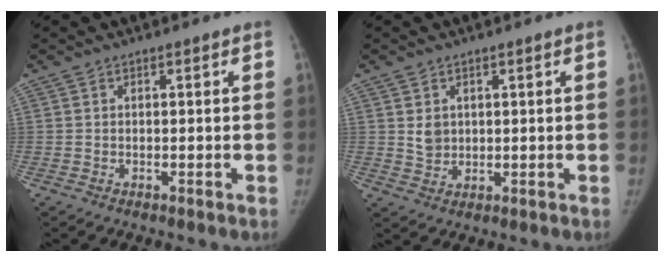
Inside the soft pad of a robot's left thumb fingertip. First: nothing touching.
{"total": 3.1, "force": [0.9, 2.6, 1.4], "torque": [-0.009, -0.016, 0.025]}